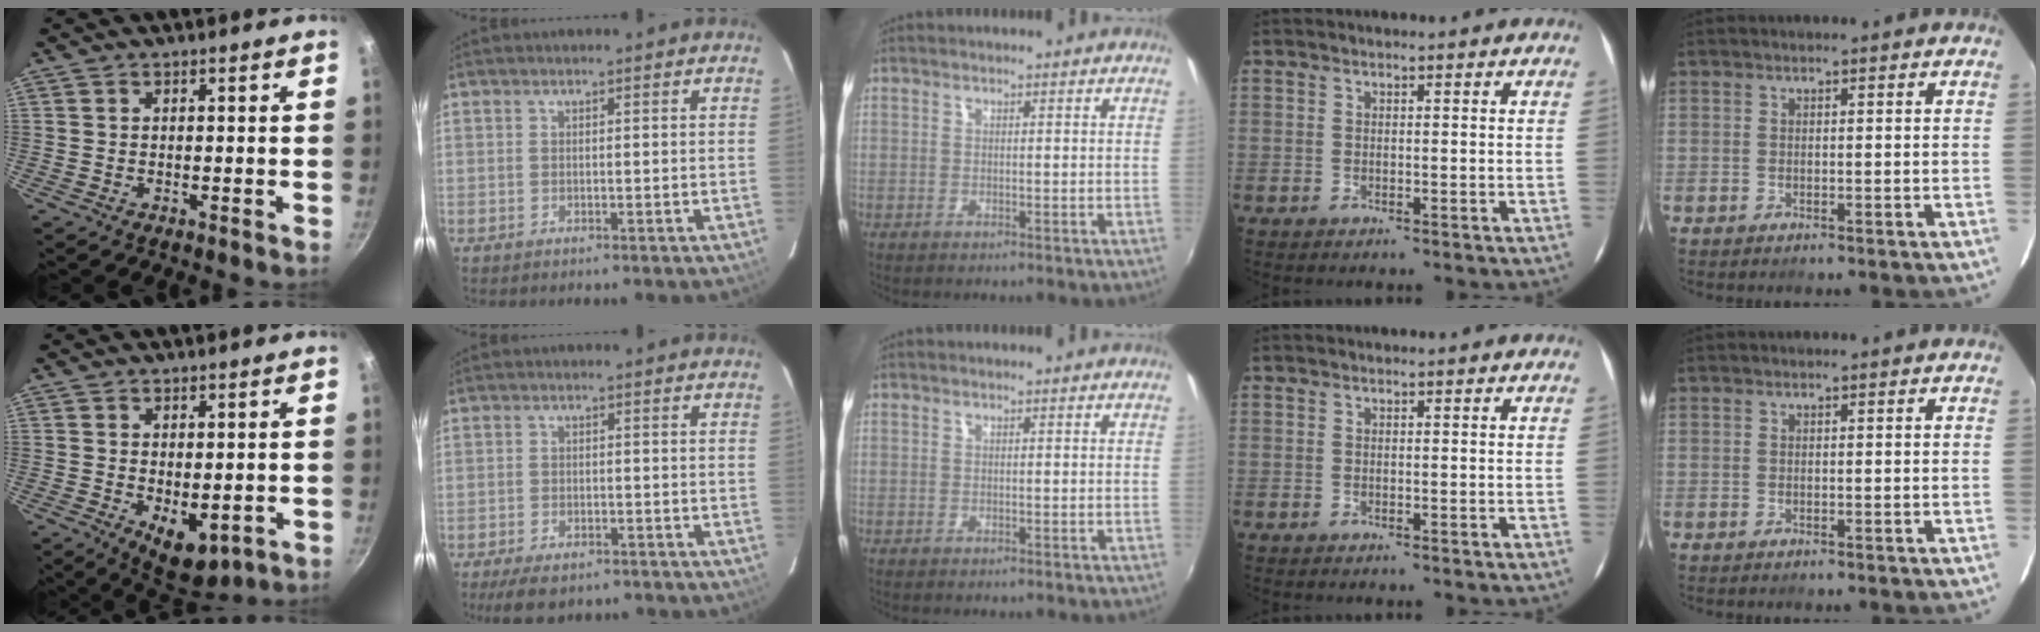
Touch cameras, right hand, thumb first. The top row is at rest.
{"thumb": {"total": 7.1, "force": [-1.1, 4.0, 5.8], "torque": [-0.065, -0.012, 0.000]}, "index": {"total": 7.3, "force": [-5.6, 2.9, 3.5], "torque": [-0.084, -0.010, -0.085]}}